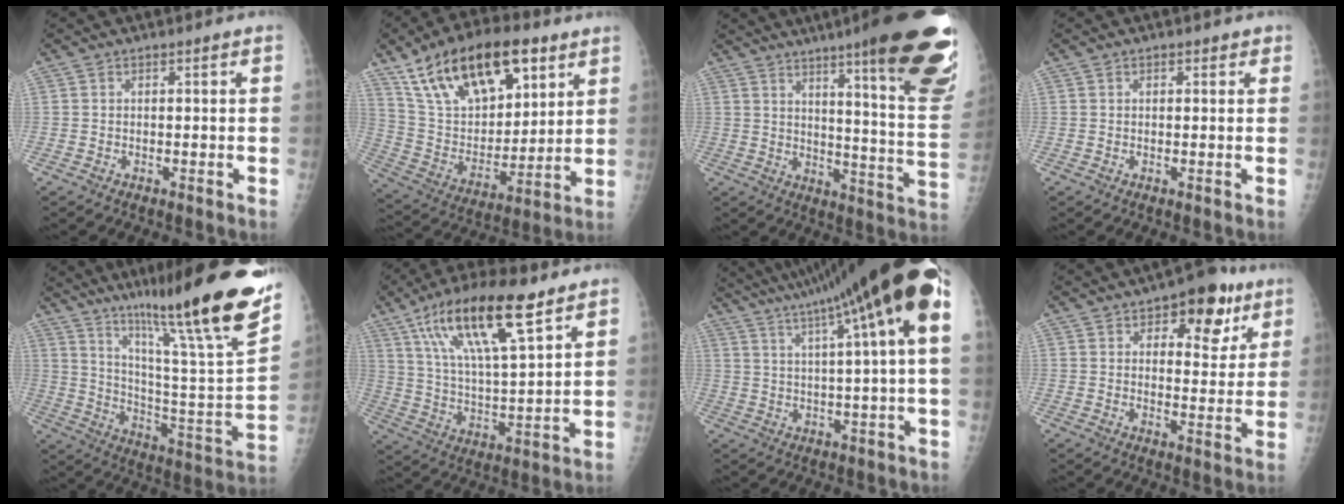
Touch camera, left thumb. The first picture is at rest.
{"total": 24.6, "force": [13.8, 12.2, 16.3], "torque": [-0.253, -0.030, 0.250]}
{"total": 27.7, "force": [17.2, 3.5, 21.4], "torque": [-0.223, -0.085, 0.229]}
{"total": 1.1, "force": [0.7, 0.8, 0.4], "torque": [0.009, -0.001, 0.004]}
{"total": 30.5, "force": [21.5, 2.2, 21.5], "torque": [-0.314, -0.108, 0.326]}
{"total": 19.6, "force": [11.0, 5.5, 15.2], "torque": [-0.265, -0.027, 0.200]}
{"total": 21.8, "force": [11.3, 0.6, 18.6], "torque": [-0.294, 0.018, 0.159]}
{"total": 11.5, "force": [6.1, 6.2, 7.6], "torque": [-0.056, -0.022, 0.081]}